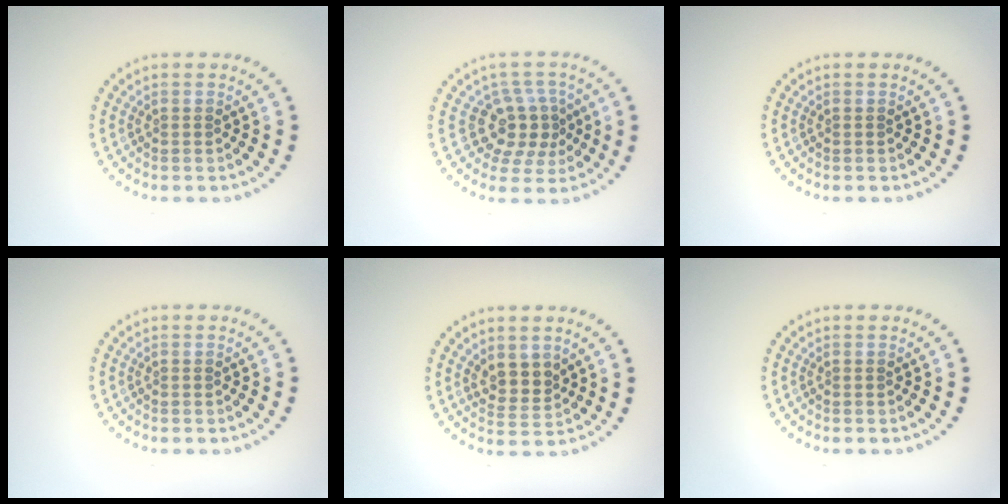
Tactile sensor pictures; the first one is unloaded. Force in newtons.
{"total": 3.7, "press": 3.1, "slide": 2.0}
{"total": 0.0}
{"total": 0.0}
{"total": 2.5, "press": 2.2, "slide": 1.2}
{"total": 0.0}